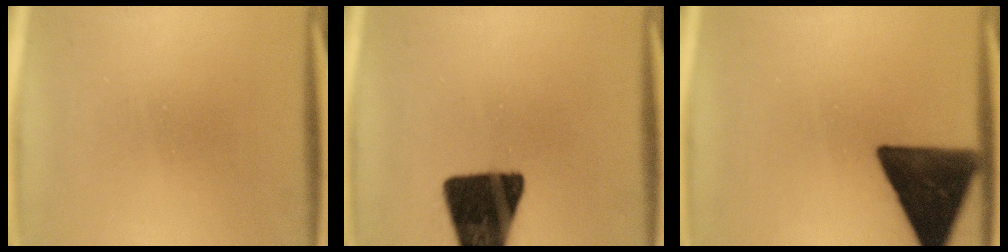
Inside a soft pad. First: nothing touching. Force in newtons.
{"total": 18.0}
{"total": 15.2}